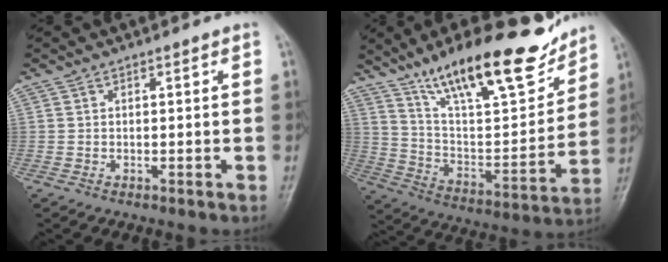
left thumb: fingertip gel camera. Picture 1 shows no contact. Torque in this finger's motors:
{"motor_torque": [0.19, 0.19, 1.45, -1.32, 0.11]}